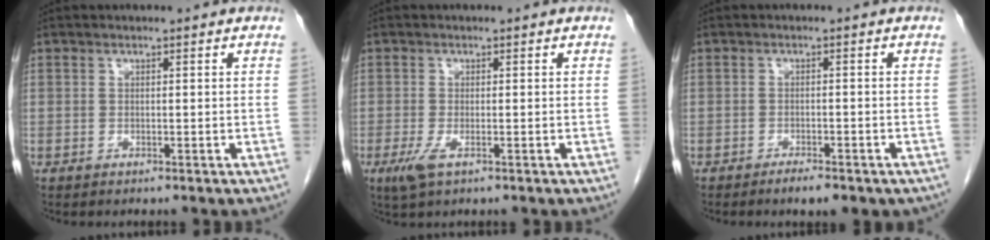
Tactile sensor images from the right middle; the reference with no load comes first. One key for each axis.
{"total": 3.0, "fx": -1.4, "fy": 0.9, "fz": 2.5, "tx": -0.059, "ty": -0.007, "tz": -0.022}
{"total": 4.2, "fx": -3.1, "fy": 1.2, "fz": 2.6, "tx": -0.032, "ty": -0.004, "tz": -0.035}